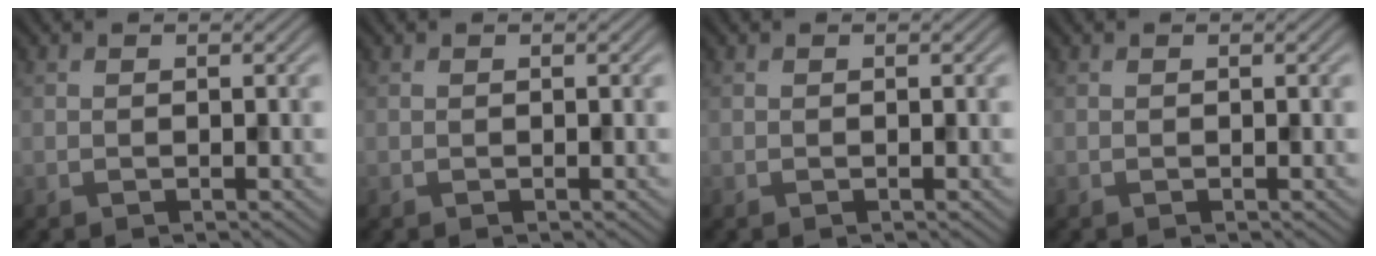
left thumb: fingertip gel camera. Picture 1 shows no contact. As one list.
[{"total": 0.0}, {"total": 0.0}, {"total": 0.0}]